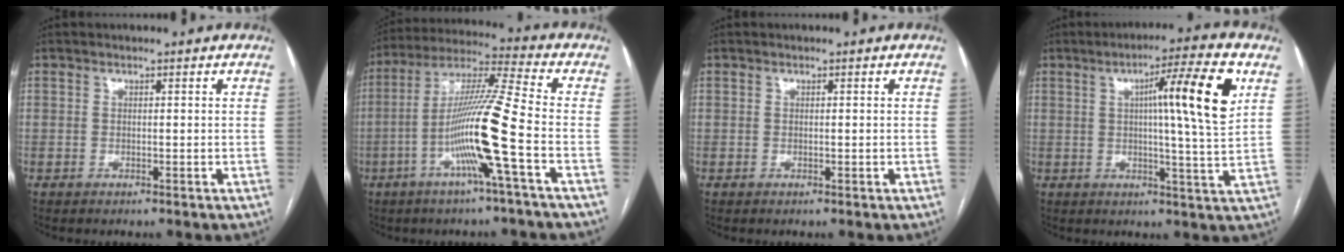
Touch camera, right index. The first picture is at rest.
{"total": 14.0, "force": [-4.4, -1.8, 13.2], "torque": [-0.253, 0.000, -0.090]}
{"total": 0.0}
{"total": 12.4, "force": [3.7, -0.9, 11.8], "torque": [-0.180, 0.005, 0.050]}